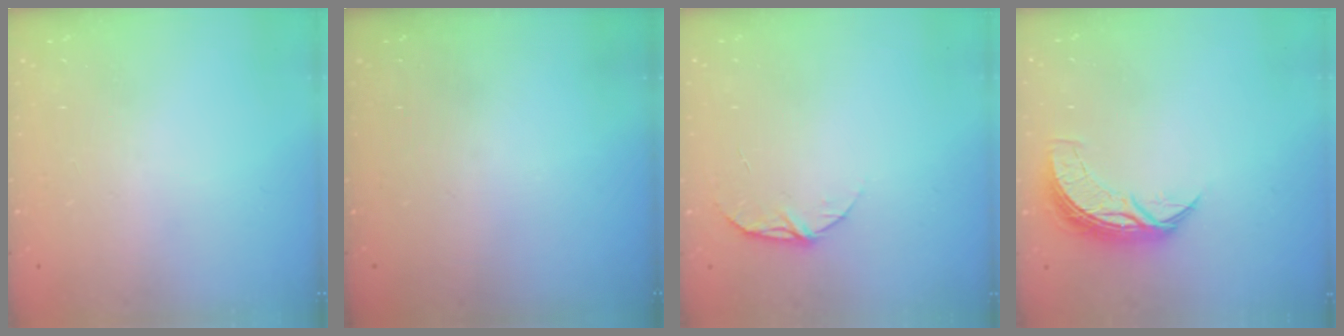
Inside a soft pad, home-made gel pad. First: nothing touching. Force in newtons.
{"total": 0.0}
{"total": 6.6, "press": 6.5, "slide": 0.6}
{"total": 7.5, "press": 7.5, "slide": 0.4}